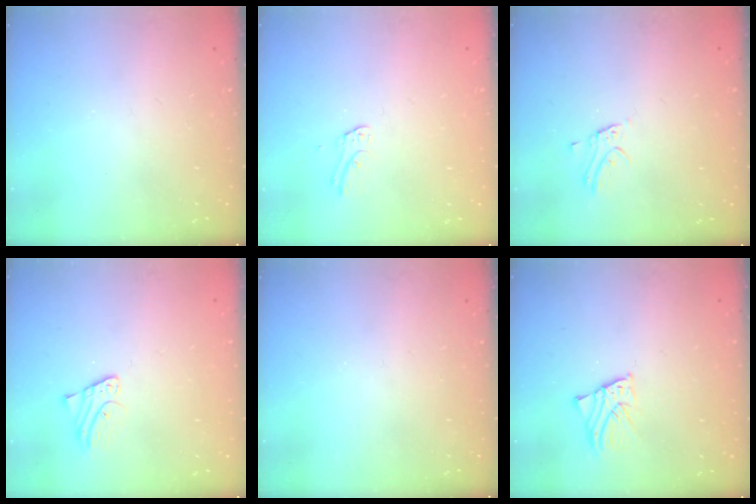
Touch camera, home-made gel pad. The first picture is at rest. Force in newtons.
{"total": 3.5, "press": 3.4, "slide": 0.3}
{"total": 1.8, "press": 1.8, "slide": 0.1}
{"total": 2.6, "press": 2.6, "slide": 0.2}
{"total": 0.0}
{"total": 2.2, "press": 2.2, "slide": 0.1}